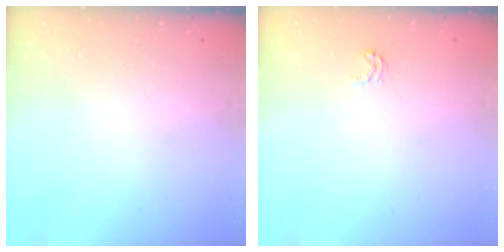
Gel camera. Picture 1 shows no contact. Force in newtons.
{"total": 2.6, "press": 2.6, "slide": 0.4}